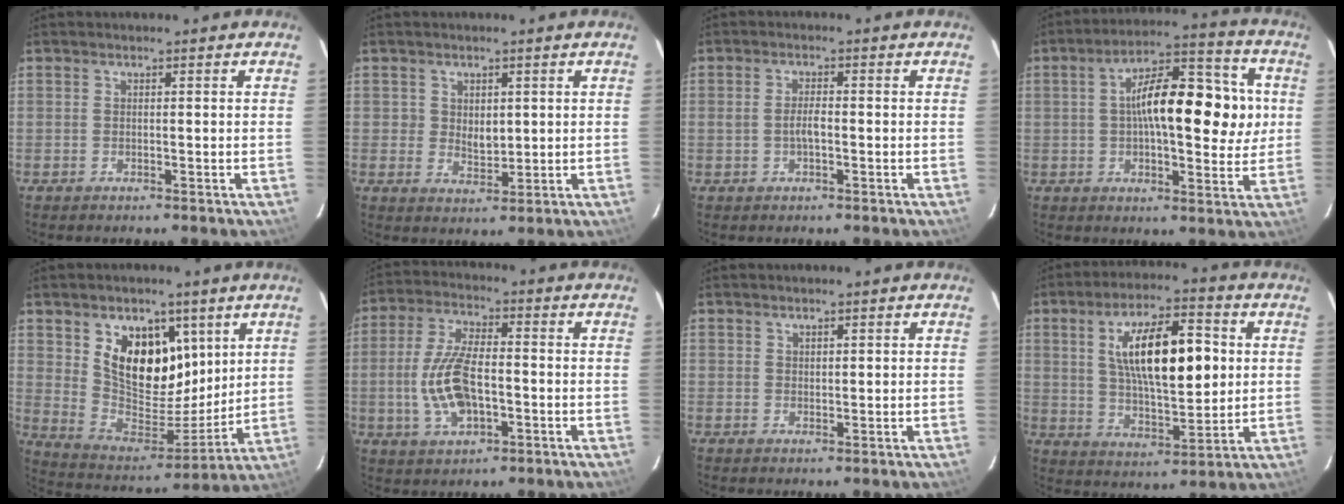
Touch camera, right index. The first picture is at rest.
{"total": 3.4, "force": [0.7, 2.7, 1.9], "torque": [-0.030, -0.001, 0.015]}
{"total": 2.5, "force": [-0.6, 0.8, 2.3], "torque": [-0.045, 0.003, -0.011]}
{"total": 16.7, "force": [2.0, 6.5, 15.3], "torque": [-0.249, 0.027, 0.020]}
{"total": 16.5, "force": [7.4, 10.5, 10.4], "torque": [-0.188, -0.004, 0.145]}
{"total": 11.5, "force": [-2.2, 5.1, 10.1], "torque": [-0.209, 0.002, -0.036]}
{"total": 0.9, "force": [0.7, 0.5, 0.3], "torque": [-0.003, 0.002, 0.013]}
{"total": 16.3, "force": [3.4, 5.9, 14.8], "torque": [-0.246, 0.016, 0.062]}